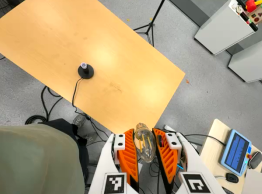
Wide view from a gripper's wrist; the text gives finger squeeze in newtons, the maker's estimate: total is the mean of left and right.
{"total": 21.8, "left": 24.5, "right": 19.1}